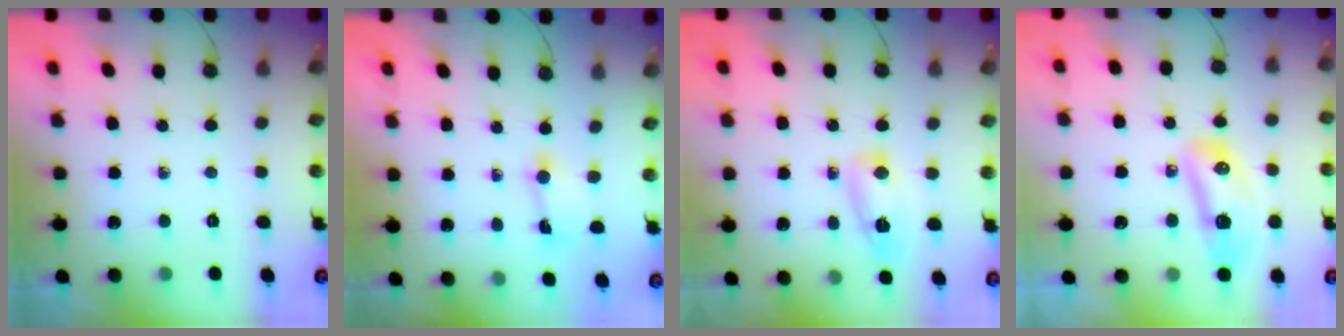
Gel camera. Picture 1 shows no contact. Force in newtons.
{"total": 1.8, "press": 1.7, "slide": 0.5}
{"total": 6.3, "press": 6.1, "slide": 1.4}
{"total": 17.6, "press": 12.4, "slide": 12.5}